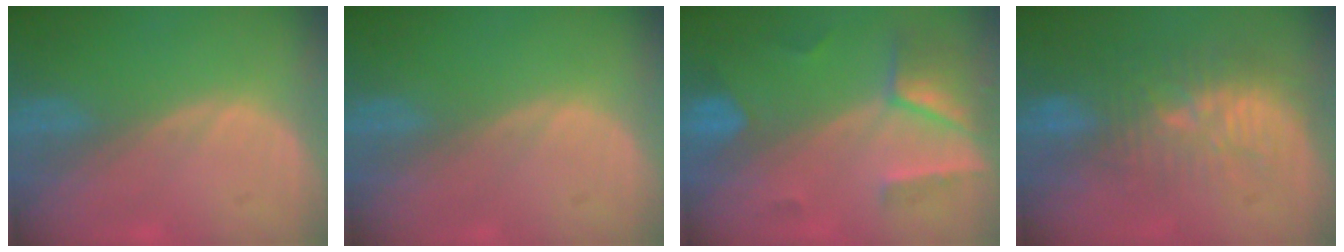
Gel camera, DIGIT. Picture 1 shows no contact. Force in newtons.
{"total": 0.0}
{"total": 7.4, "press": 6.5, "slide": 3.6}
{"total": 9.5, "press": 9.1, "slide": 2.8}